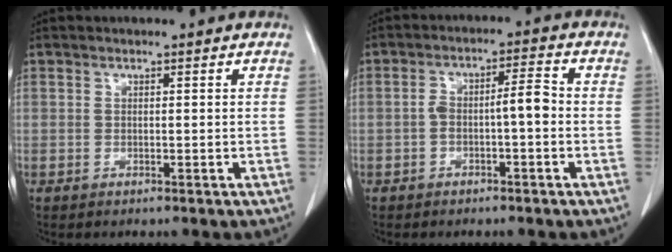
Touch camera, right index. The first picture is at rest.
{"total": 4.7, "force": [-1.0, 1.0, 4.5], "torque": [-0.078, 0.024, -0.015]}